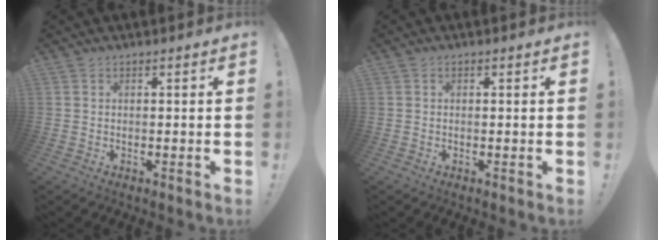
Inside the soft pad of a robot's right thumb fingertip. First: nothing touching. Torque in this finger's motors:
{"motor_torque": [-0.06, -0.14, 0.12, 0.06, -0.04]}